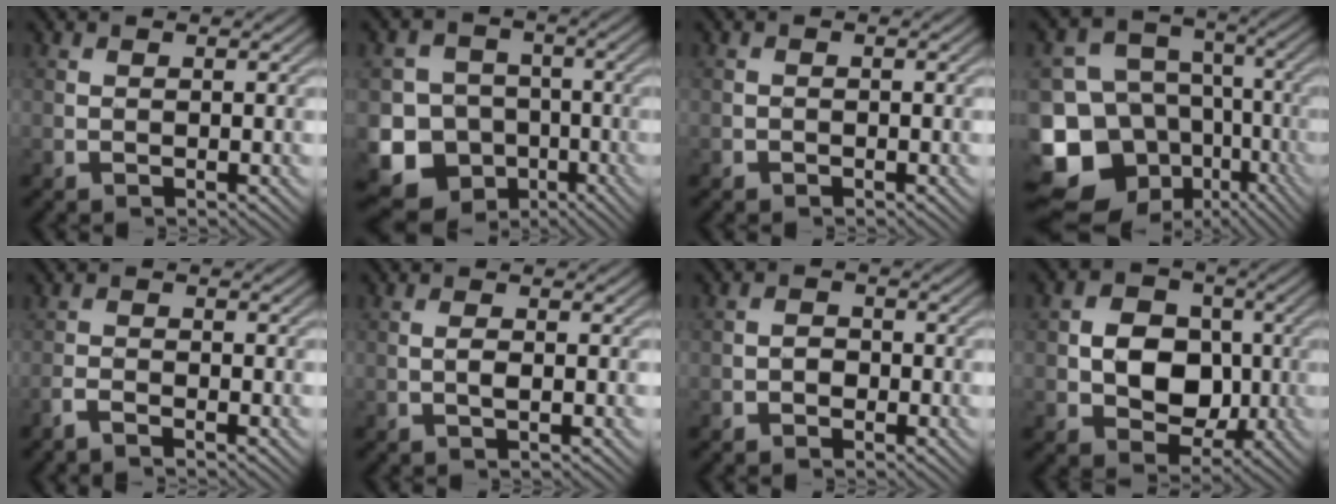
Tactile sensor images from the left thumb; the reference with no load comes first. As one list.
[{"total": 12.2, "force": [-4.6, 10.8, 3.6], "torque": [-0.106, -0.034, -0.105]}, {"total": 0.6, "force": [-0.5, 0.4, 0.0], "torque": [0.002, -0.005, -0.010]}, {"total": 18.8, "force": [-8.6, 15.1, 7.1], "torque": [-0.205, -0.034, -0.129]}, {"total": 1.9, "force": [-1.7, 0.1, 0.8], "torque": [-0.021, -0.005, -0.042]}, {"total": 1.2, "force": [-0.2, 0.2, 1.1], "torque": [-0.025, -0.002, -0.006]}, {"total": 1.5, "force": [-0.9, 1.0, 0.5], "torque": [-0.007, 0.002, -0.021]}, {"total": 7.8, "force": [-0.7, 6.3, 4.5], "torque": [-0.085, -0.002, -0.029]}]